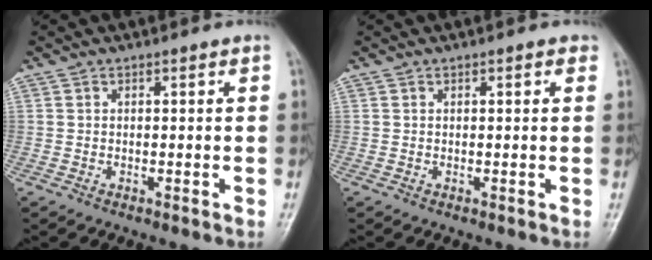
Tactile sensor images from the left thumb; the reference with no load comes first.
{"total": 1.1, "force": [0.5, 0.4, 0.8], "torque": [-0.009, 0.001, 0.004]}